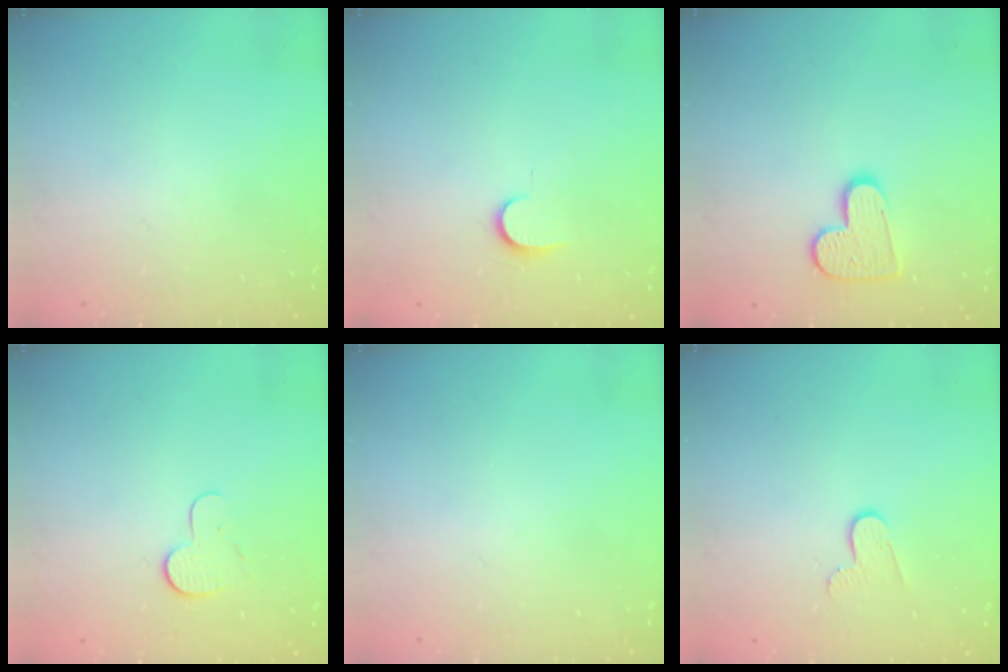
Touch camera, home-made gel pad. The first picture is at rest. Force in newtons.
{"total": 6.9, "press": 6.9, "slide": 0.8}
{"total": 10.1, "press": 10.1, "slide": 0.3}
{"total": 6.3, "press": 6.3, "slide": 0.5}
{"total": 0.0}
{"total": 4.6, "press": 4.6, "slide": 0.5}